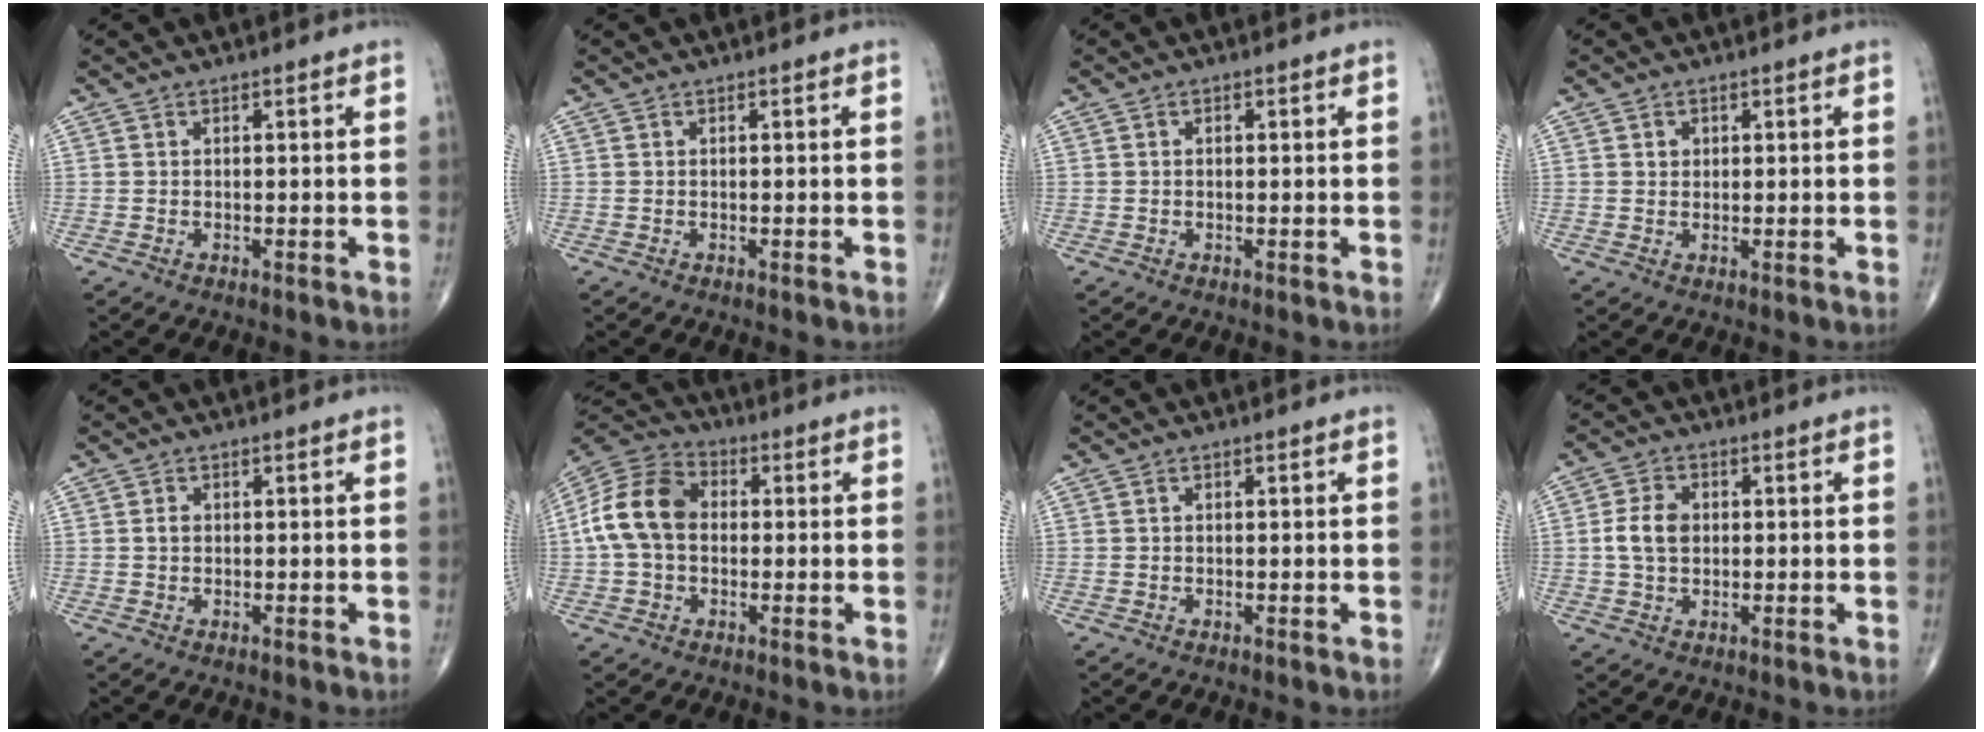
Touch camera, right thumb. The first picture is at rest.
{"total": 0.0}
{"total": 0.7, "force": [0.1, 0.5, 0.5], "torque": [-0.008, 0.001, 0.002]}
{"total": 1.7, "force": [0.6, 1.5, 0.7], "torque": [-0.005, -0.002, 0.009]}
{"total": 1.1, "force": [0.1, 0.9, 0.7], "torque": [-0.011, 0.003, 0.001]}
{"total": 12.8, "force": [0.3, 9.1, 8.9], "torque": [-0.171, 0.035, -0.004]}
{"total": 0.0}
{"total": 5.7, "force": [0.3, 4.0, 4.0], "torque": [-0.075, 0.007, 0.004]}